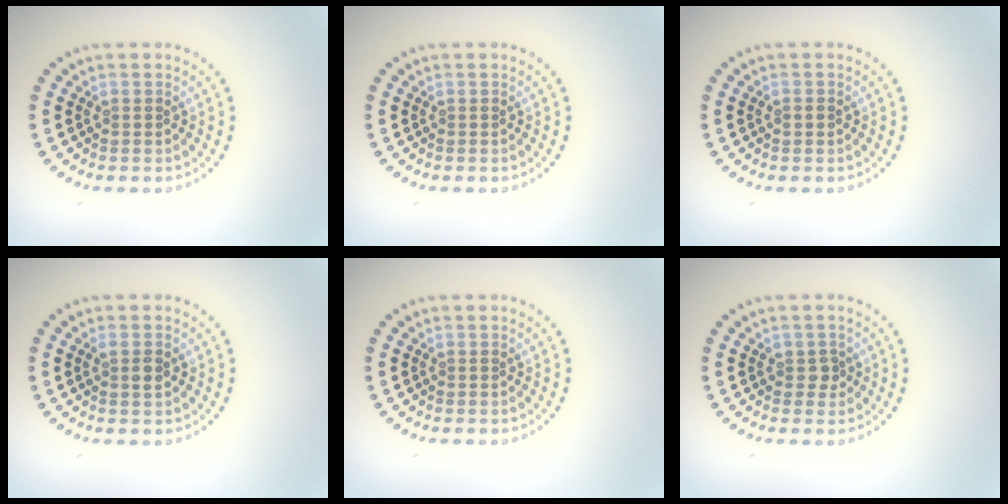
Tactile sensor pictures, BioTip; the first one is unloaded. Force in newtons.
{"total": 0.0}
{"total": 0.9, "press": 0.9, "slide": 0.2}
{"total": 1.1, "press": 1.0, "slide": 0.5}
{"total": 0.0}
{"total": 1.0, "press": 0.9, "slide": 0.5}